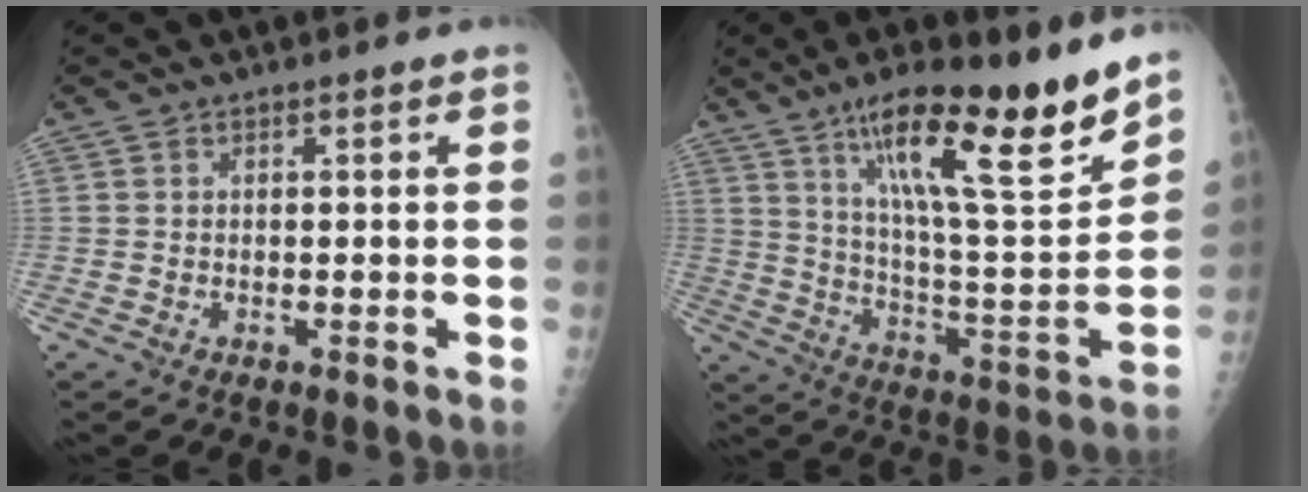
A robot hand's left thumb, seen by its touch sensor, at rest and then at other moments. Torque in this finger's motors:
{"motor_torque": [0.63, 0.50, 1.51, -1.26, 0.35]}